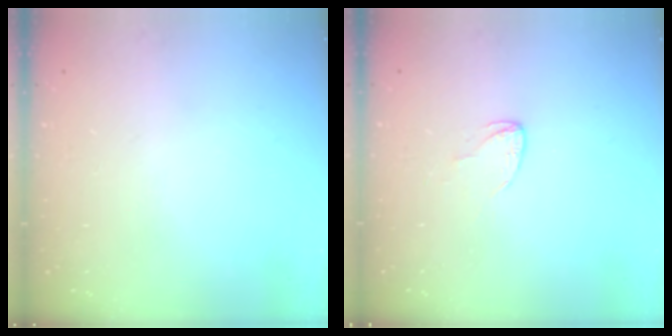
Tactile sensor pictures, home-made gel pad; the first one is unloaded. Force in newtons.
{"total": 3.3, "press": 3.3, "slide": 0.2}